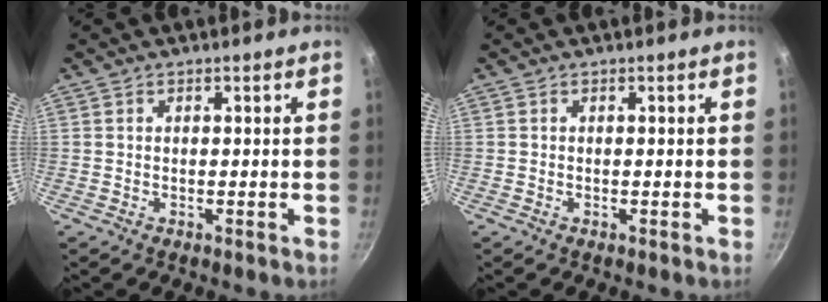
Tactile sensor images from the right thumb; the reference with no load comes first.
{"total": 0.0}